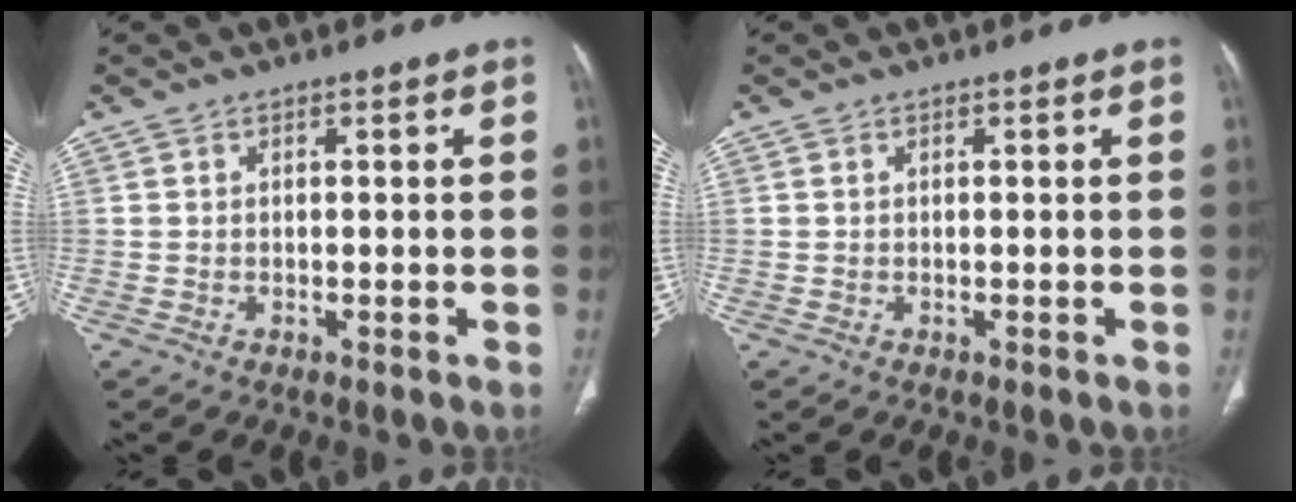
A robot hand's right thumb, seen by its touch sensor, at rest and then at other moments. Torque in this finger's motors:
{"motor_torque": [-0.01, -0.22, -0.51, 0.35, 0.10]}